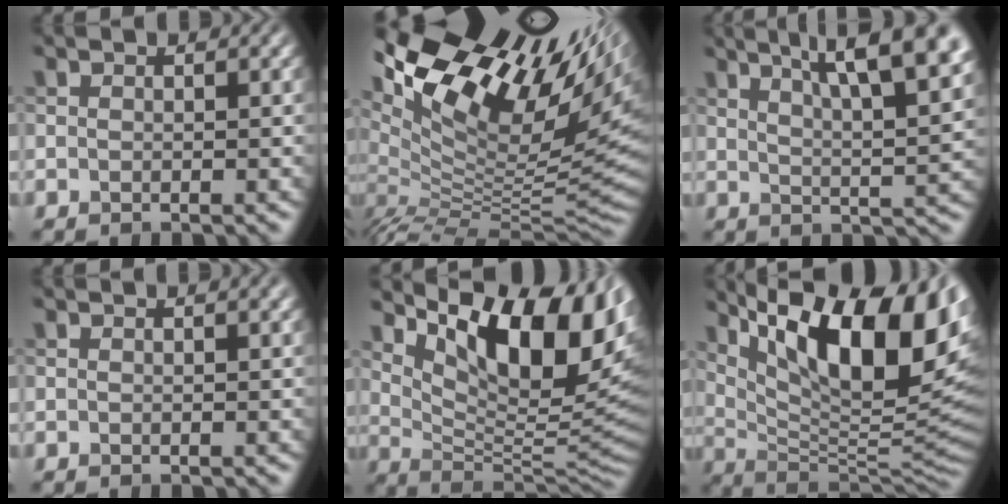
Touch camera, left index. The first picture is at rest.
{"total": 17.1, "force": [8.5, 5.9, 13.6], "torque": [-0.249, 0.034, 0.148]}
{"total": 11.0, "force": [6.3, 3.1, 8.5], "torque": [-0.088, 0.030, 0.072]}
{"total": 1.1, "force": [0.7, 0.3, 0.8], "torque": [-0.006, 0.005, 0.008]}
{"total": 12.8, "force": [6.4, 4.9, 10.0], "torque": [-0.152, 0.000, 0.115]}
{"total": 15.9, "force": [6.7, 5.9, 13.2], "torque": [-0.210, 0.003, 0.122]}